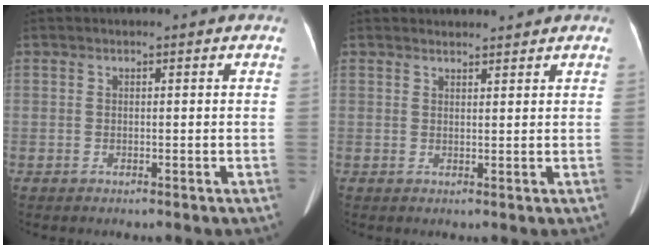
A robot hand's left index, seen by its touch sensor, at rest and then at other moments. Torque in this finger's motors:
{"motor_torque": [-0.05, 0.24, -0.06, -0.01]}